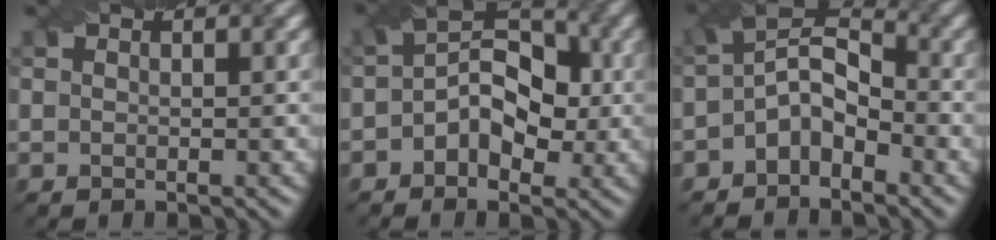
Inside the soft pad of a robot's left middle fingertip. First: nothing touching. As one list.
[{"total": 5.6, "force": [-0.6, 3.7, 4.1], "torque": [-0.051, 0.011, -0.018]}, {"total": 4.7, "force": [-1.9, 2.9, 3.2], "torque": [-0.054, 0.009, -0.043]}]